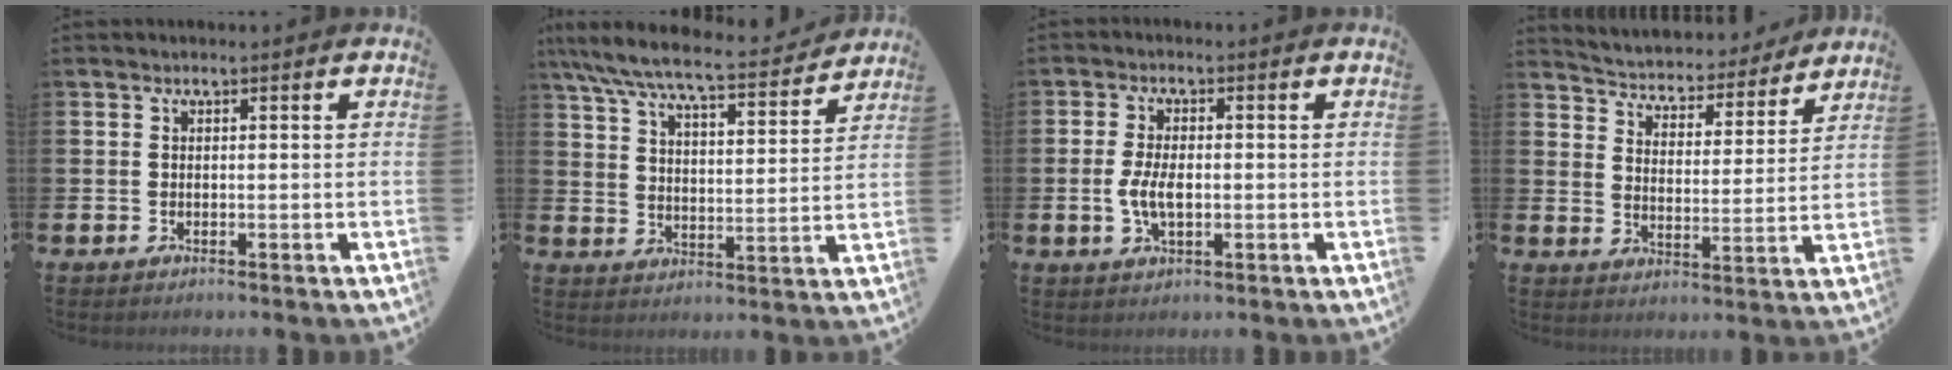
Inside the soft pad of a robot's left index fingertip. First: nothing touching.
{"total": 8.3, "force": [7.5, 1.1, 3.3], "torque": [-0.097, -0.049, 0.127]}
{"total": 4.2, "force": [-0.4, 2.0, 3.6], "torque": [-0.062, -0.001, -0.013]}
{"total": 4.7, "force": [4.5, 1.3, 0.2], "torque": [-0.025, -0.046, 0.070]}